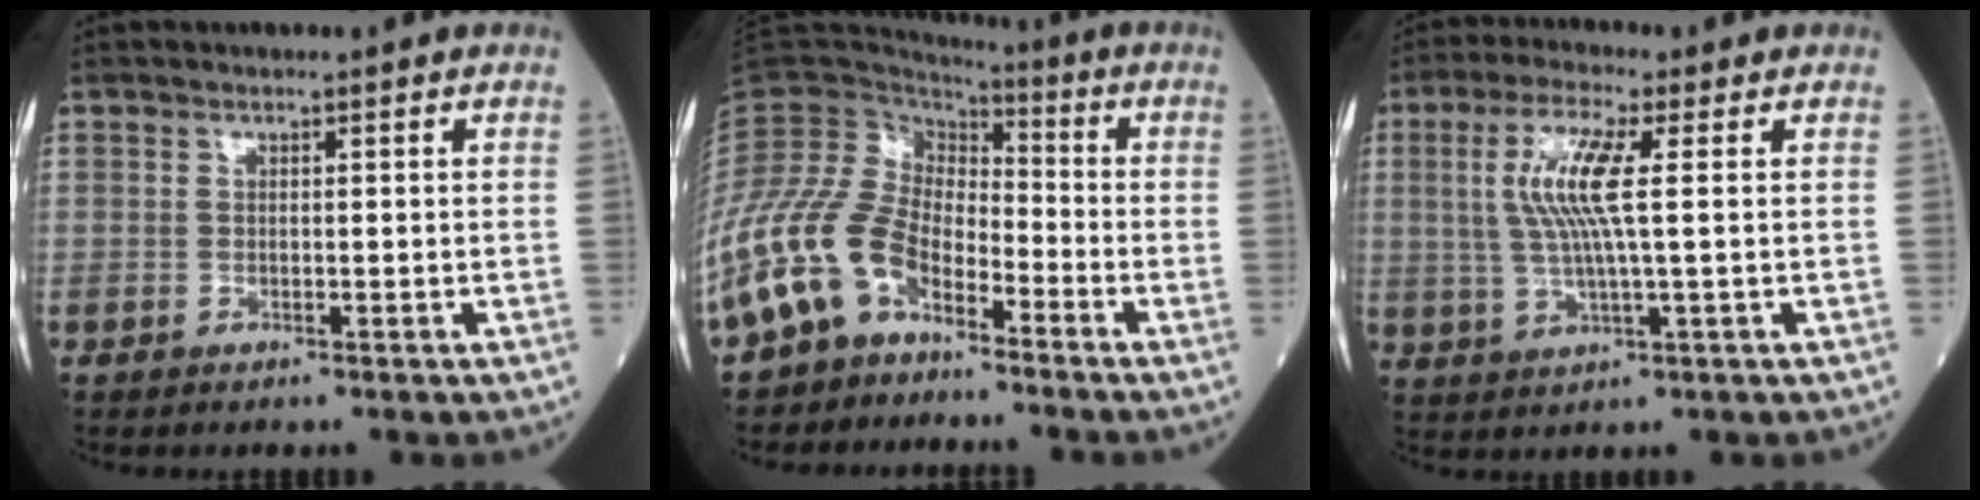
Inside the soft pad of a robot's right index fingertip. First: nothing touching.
{"total": 12.3, "force": [-7.8, 7.0, 6.5], "torque": [-0.158, 0.021, -0.161]}
{"total": 8.3, "force": [1.6, 0.5, 8.2], "torque": [-0.180, 0.007, 0.030]}